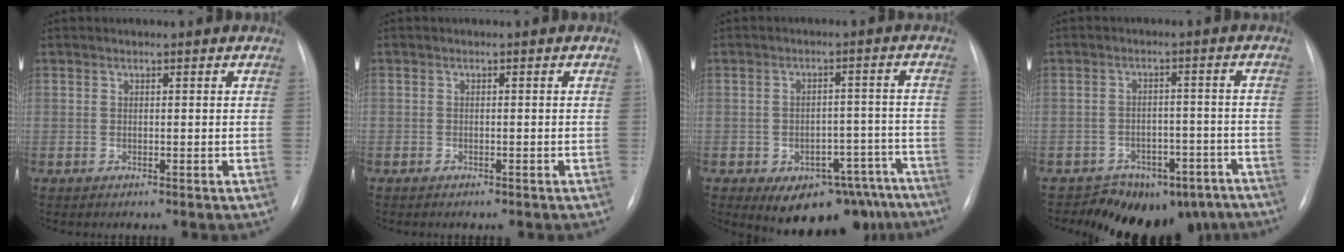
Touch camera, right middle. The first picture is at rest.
{"total": 0.6, "force": [-0.4, 0.5, 0.1], "torque": [-0.005, 0.003, -0.007]}
{"total": 13.3, "force": [-9.5, 7.4, 5.5], "torque": [-0.041, 0.038, -0.116]}
{"total": 11.6, "force": [-9.3, 6.4, 2.4], "torque": [-0.007, 0.034, -0.107]}